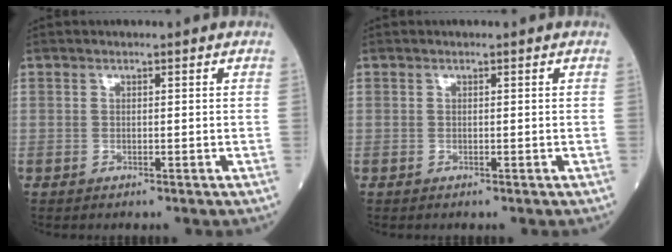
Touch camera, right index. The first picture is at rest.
{"total": 0.0}